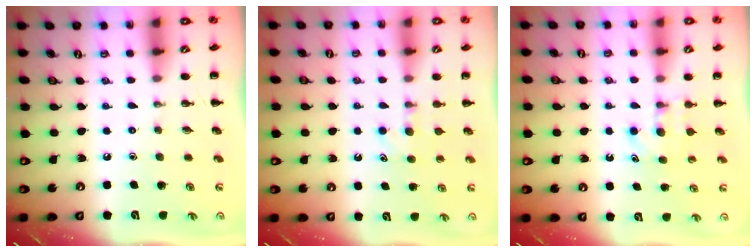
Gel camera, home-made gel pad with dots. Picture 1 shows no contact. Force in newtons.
{"total": 4.7, "press": 4.5, "slide": 1.1}
{"total": 5.0, "press": 4.8, "slide": 1.4}